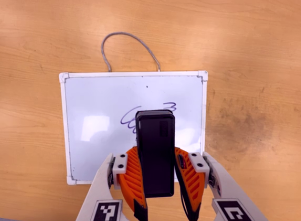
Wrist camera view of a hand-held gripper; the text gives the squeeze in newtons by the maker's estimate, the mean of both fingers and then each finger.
{"total": 7.2, "left": 6.5, "right": 7.9}